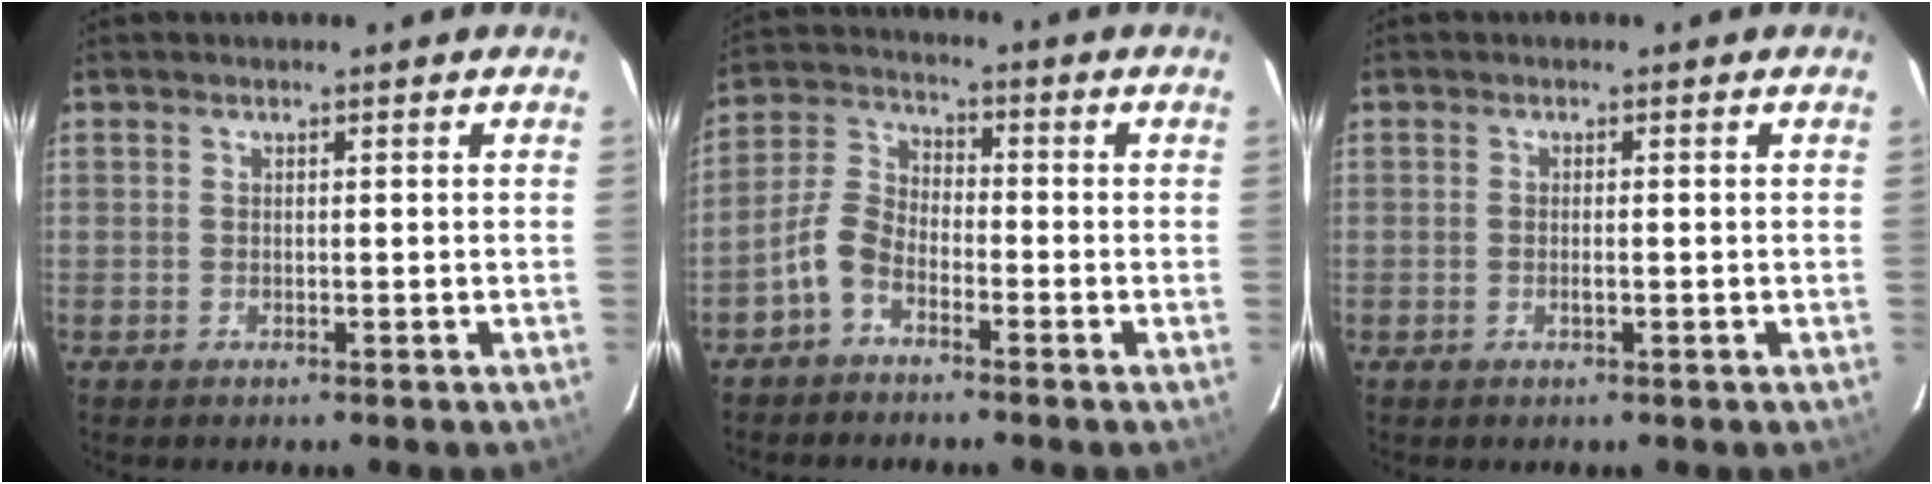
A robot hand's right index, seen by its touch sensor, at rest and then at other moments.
{"total": 5.8, "force": [-3.7, 3.3, 3.2], "torque": [-0.075, 0.019, -0.081]}
{"total": 0.8, "force": [-0.2, 0.1, 0.8], "torque": [-0.014, 0.000, -0.002]}